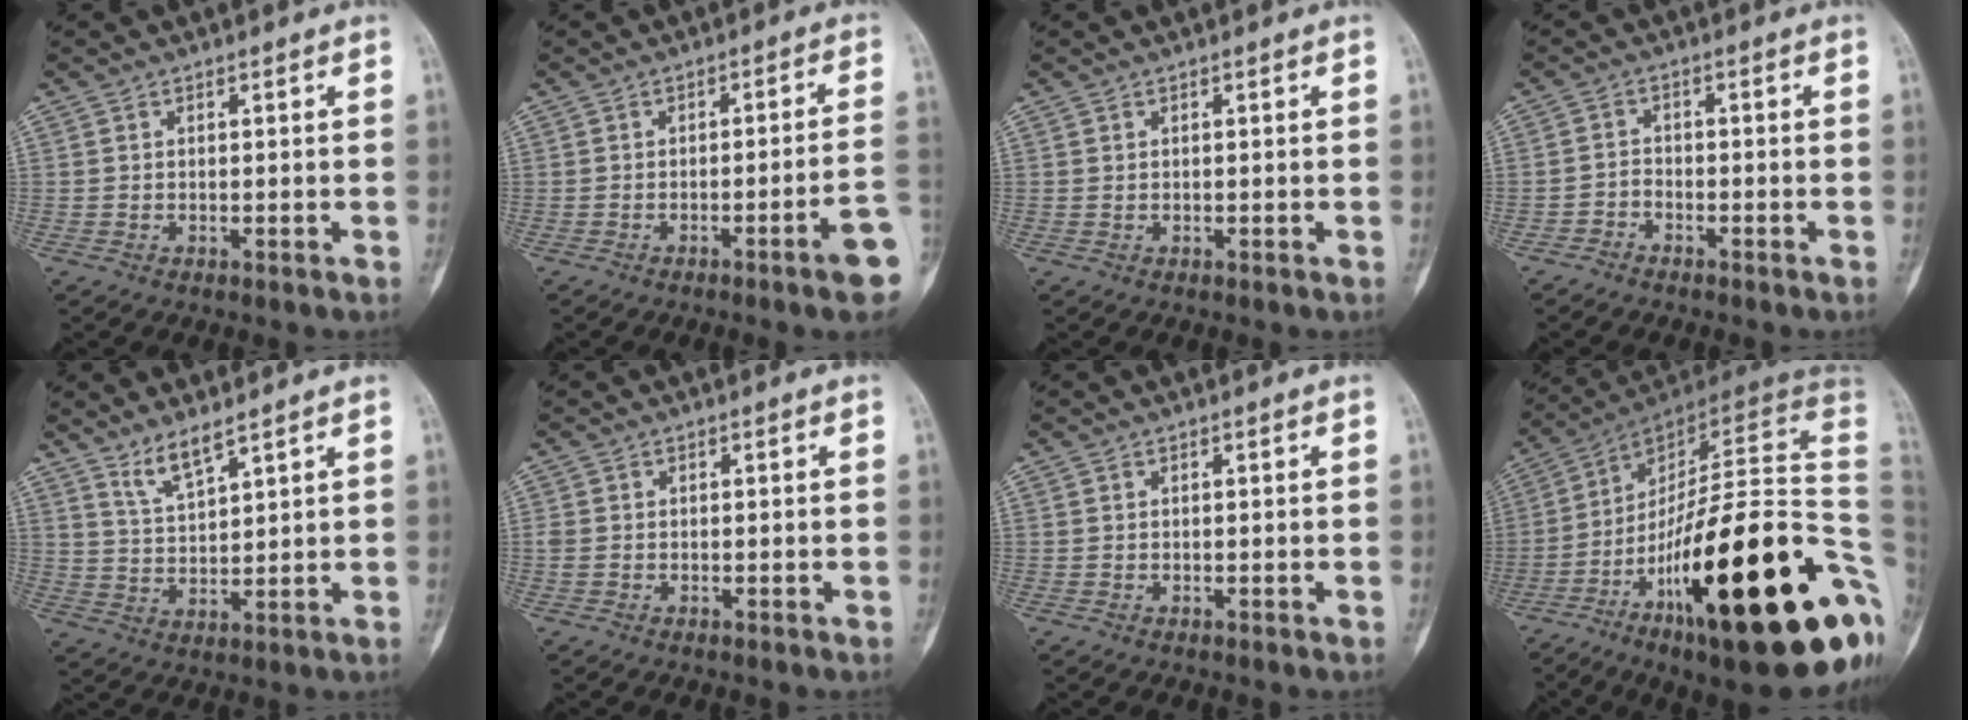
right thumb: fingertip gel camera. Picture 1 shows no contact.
{"total": 7.7, "force": [-3.4, 0.2, 6.9], "torque": [-0.087, 0.025, -0.046]}
{"total": 0.0}
{"total": 2.0, "force": [-1.6, 1.2, 0.1], "torque": [-0.002, 0.015, -0.034]}
{"total": 5.3, "force": [4.3, 0.9, 2.9], "torque": [-0.057, -0.032, 0.087]}
{"total": 1.1, "force": [-0.1, 0.8, 0.7], "torque": [-0.024, -0.004, -0.004]}
{"total": 0.0}
{"total": 37.0, "force": [-10.0, 9.2, 34.4], "torque": [-0.434, 0.059, -0.156]}